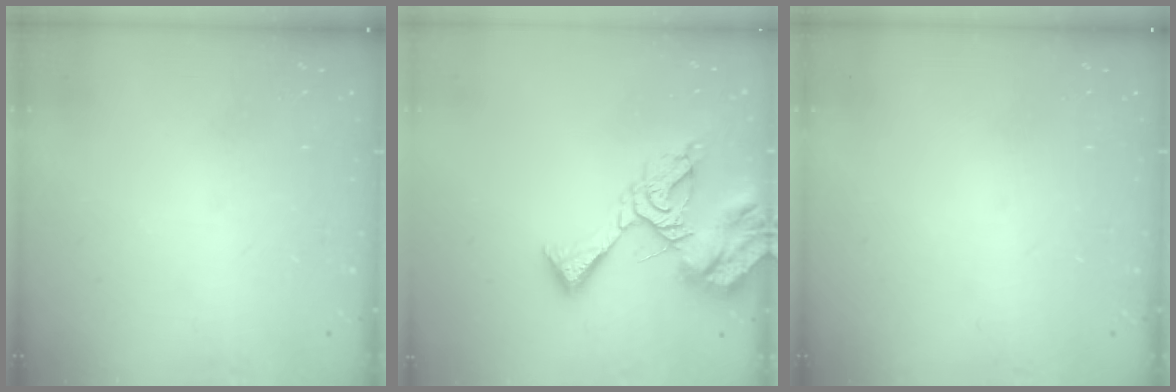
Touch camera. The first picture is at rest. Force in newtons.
{"total": 12.4, "press": 12.3, "slide": 1.7}
{"total": 0.0}